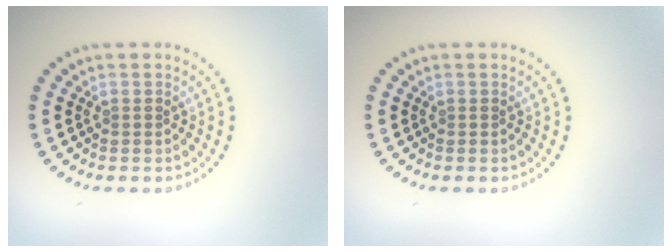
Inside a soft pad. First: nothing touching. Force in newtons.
{"total": 0.0}